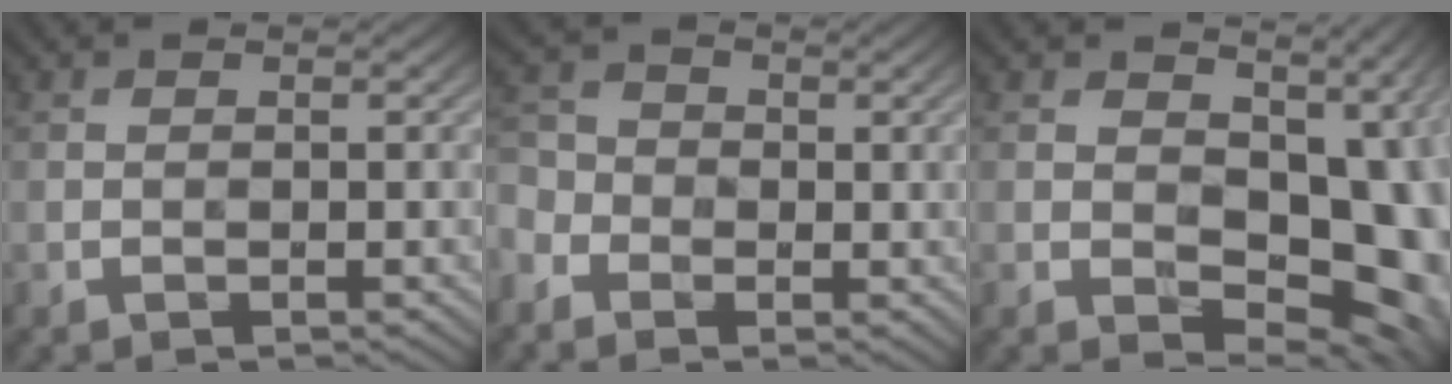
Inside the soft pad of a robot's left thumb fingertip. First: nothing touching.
{"total": 4.5, "force": [-2.0, 3.5, 2.1], "torque": [-0.070, -0.006, -0.049]}
{"total": 13.9, "force": [0.7, 9.1, 10.5], "torque": [-0.105, -0.017, 0.028]}